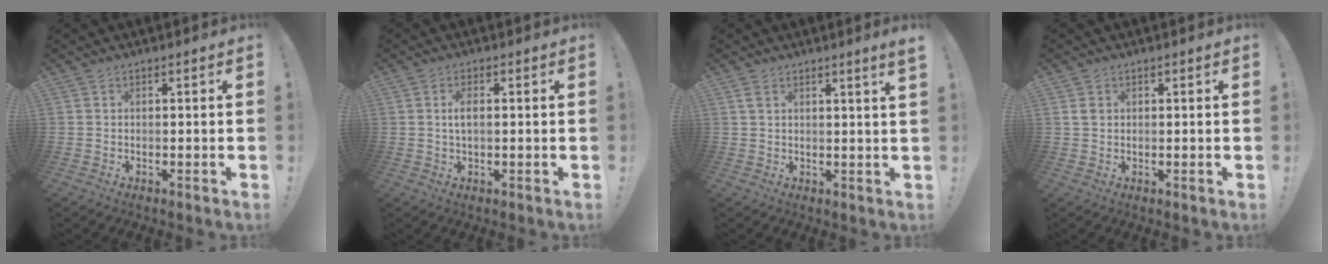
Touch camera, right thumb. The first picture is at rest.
{"total": 3.0, "force": [0.3, 1.0, 2.8], "torque": [-0.049, 0.002, 0.004]}
{"total": 3.3, "force": [2.2, -0.6, 2.4], "torque": [-0.032, -0.013, 0.034]}
{"total": 1.6, "force": [0.6, 1.2, 0.8], "torque": [-0.013, 0.002, 0.010]}